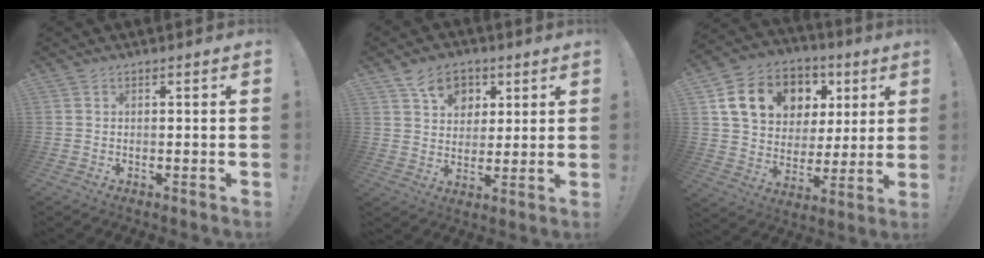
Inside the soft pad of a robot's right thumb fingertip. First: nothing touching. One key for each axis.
{"total": 10.8, "fx": 5.1, "fy": 8.4, "fz": 4.4, "tx": -0.060, "ty": -0.023, "tz": 0.100}
{"total": 17.3, "fx": 7.6, "fy": 13.1, "fz": 8.3, "tx": -0.134, "ty": -0.021, "tz": 0.163}